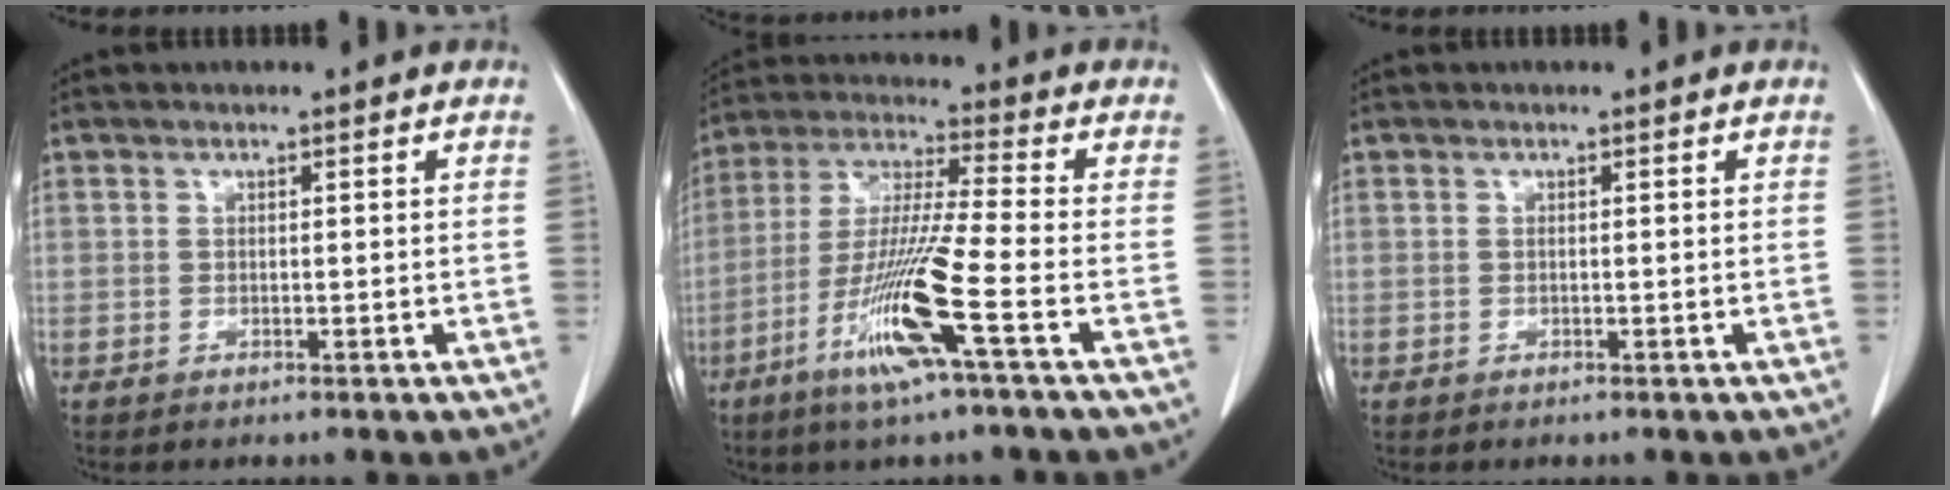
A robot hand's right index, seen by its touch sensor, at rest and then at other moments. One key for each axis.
{"total": 13.6, "fx": -5.9, "fy": -0.9, "fz": 12.3, "tx": -0.248, "ty": -0.021, "tz": -0.116}
{"total": 0.0}